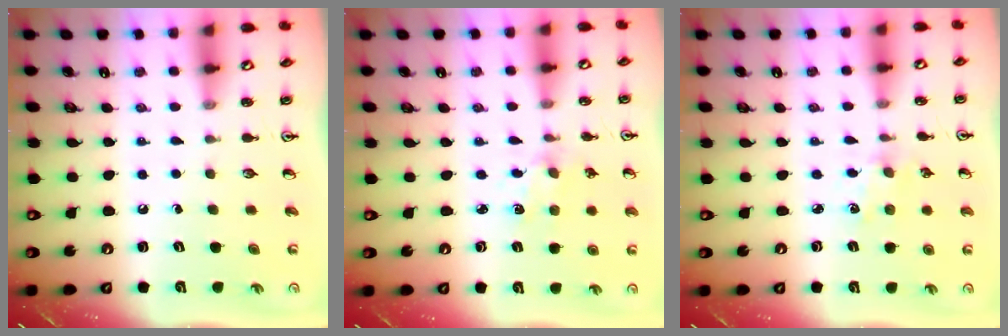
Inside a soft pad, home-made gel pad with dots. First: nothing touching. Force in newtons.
{"total": 1.8, "press": 1.8, "slide": 0.4}
{"total": 2.3, "press": 2.2, "slide": 0.4}